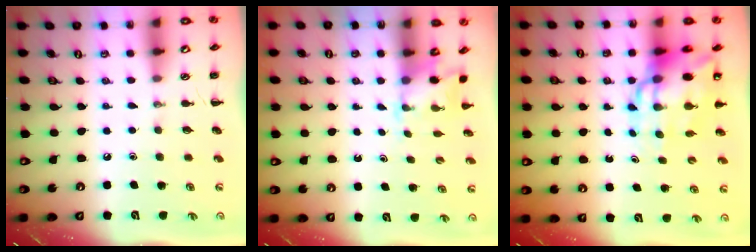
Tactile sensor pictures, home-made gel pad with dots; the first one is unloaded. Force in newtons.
{"total": 1.7, "press": 1.6, "slide": 0.5}
{"total": 13.9, "press": 13.3, "slide": 3.9}